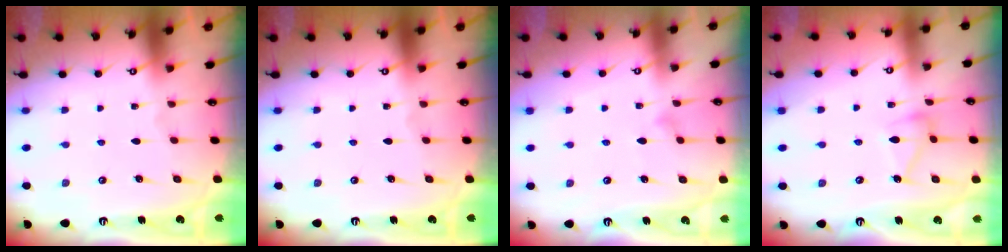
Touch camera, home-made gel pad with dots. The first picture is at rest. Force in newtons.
{"total": 0.0}
{"total": 6.9, "press": 6.9, "slide": 0.3}
{"total": 10.1, "press": 10.1, "slide": 0.3}